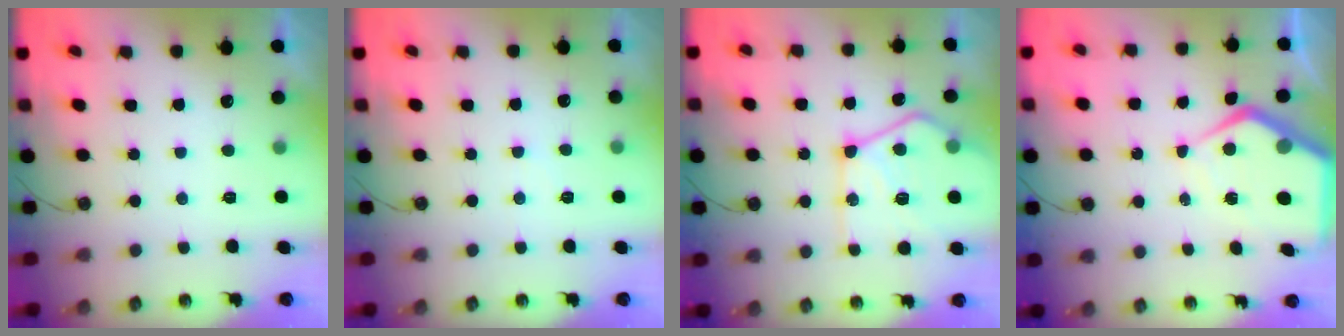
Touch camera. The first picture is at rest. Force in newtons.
{"total": 4.0, "press": 3.9, "slide": 0.6}
{"total": 18.3, "press": 18.2, "slide": 2.0}
{"total": 9.7, "press": 9.7, "slide": 0.9}